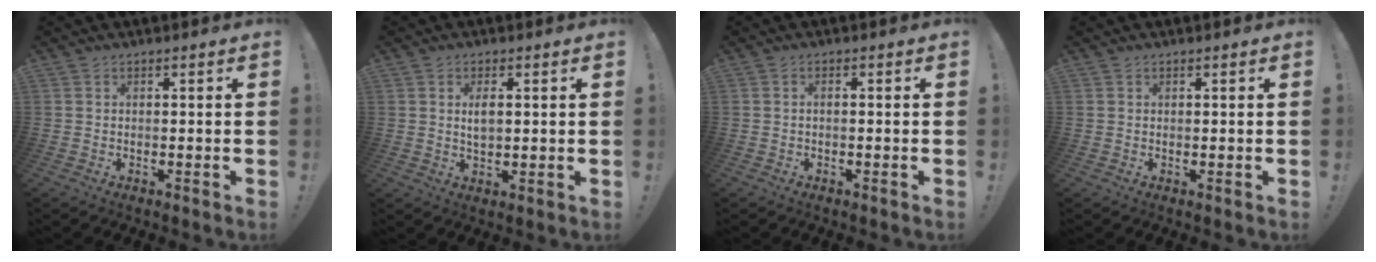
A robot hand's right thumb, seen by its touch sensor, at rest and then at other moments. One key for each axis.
{"total": 3.7, "fx": 0.9, "fy": 1.8, "fz": 3.1, "tx": -0.040, "ty": -0.008, "tz": 0.011}
{"total": 1.3, "fx": -0.8, "fy": 0.1, "fz": 1.0, "tx": -0.018, "ty": 0.001, "tz": -0.014}
{"total": 0.0}